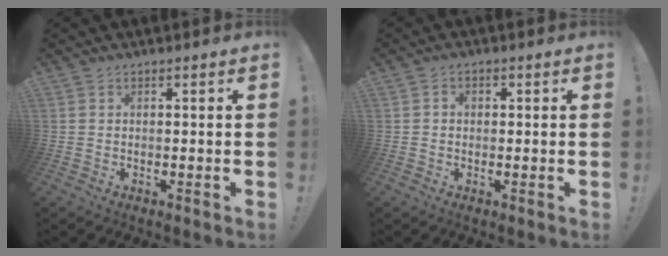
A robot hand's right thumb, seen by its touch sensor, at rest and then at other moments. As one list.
[{"total": 1.7, "force": [-0.5, 1.4, 0.8], "torque": [-0.006, 0.003, -0.011]}]